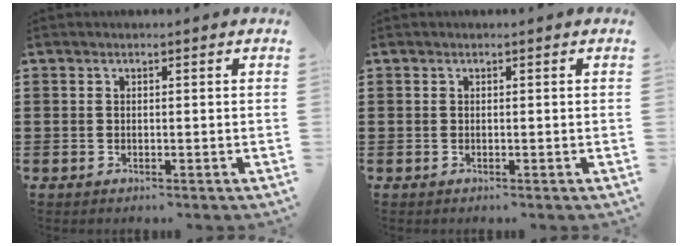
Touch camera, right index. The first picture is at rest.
{"total": 0.0}